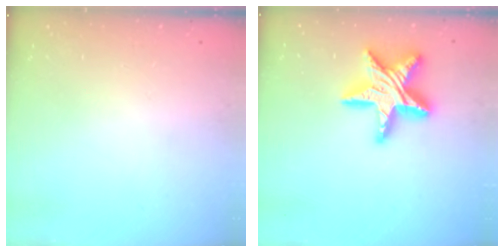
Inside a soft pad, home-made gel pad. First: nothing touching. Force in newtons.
{"total": 19.1, "press": 19.0, "slide": 1.7}